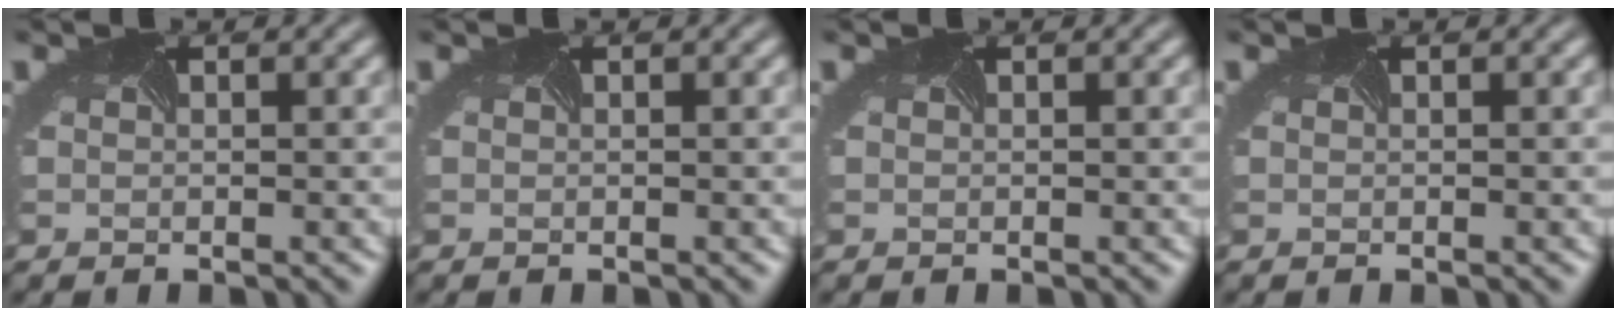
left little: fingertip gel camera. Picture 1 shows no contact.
{"total": 0.0}
{"total": 0.0}
{"total": 0.0}